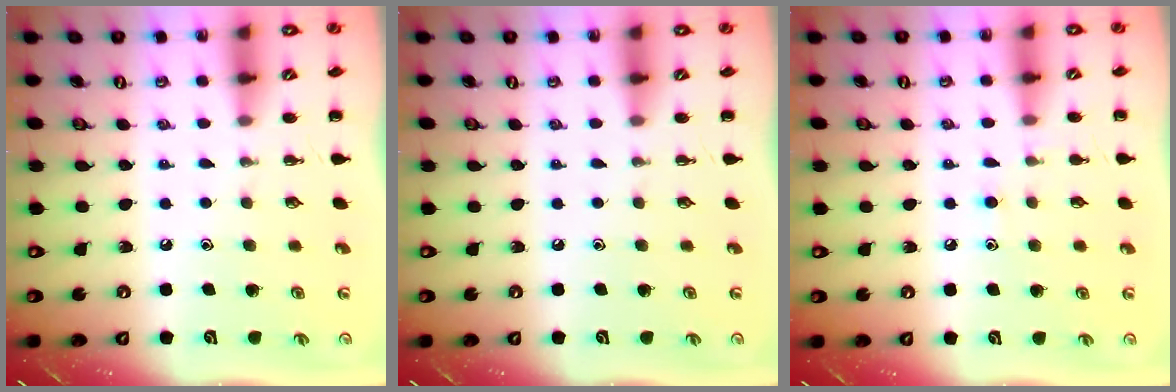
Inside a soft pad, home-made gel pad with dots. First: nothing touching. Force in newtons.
{"total": 0.0}
{"total": 7.5, "press": 7.2, "slide": 2.2}